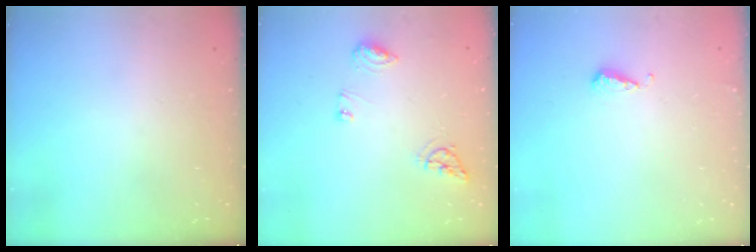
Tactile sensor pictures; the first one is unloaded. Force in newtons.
{"total": 7.5, "press": 7.4, "slide": 0.8}
{"total": 4.7, "press": 4.7, "slide": 0.6}